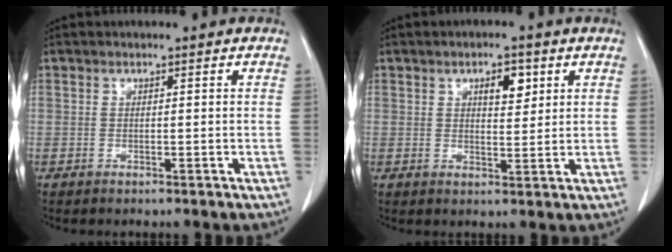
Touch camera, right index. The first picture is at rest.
{"total": 4.1, "force": [1.8, 1.7, 3.2], "torque": [-0.050, 0.000, 0.028]}